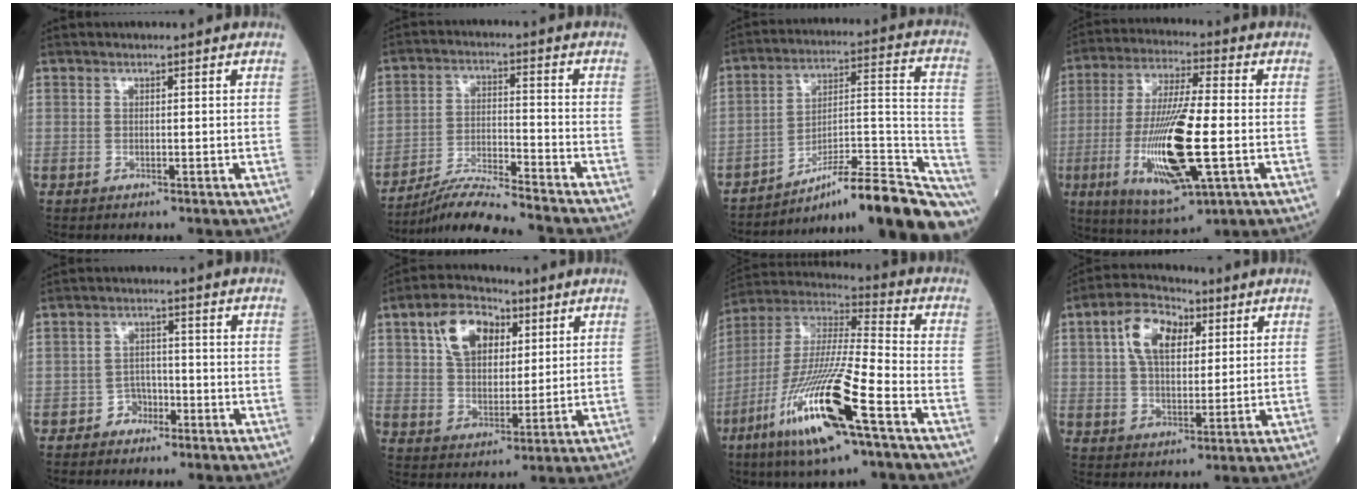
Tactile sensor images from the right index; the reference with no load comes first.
{"total": 10.2, "force": [-9.4, -1.1, 3.7], "torque": [-0.064, -0.011, -0.165]}
{"total": 23.8, "force": [-20.3, 1.4, 12.4], "torque": [-0.110, 0.026, -0.298]}
{"total": 16.8, "force": [-3.8, 2.6, 16.1], "torque": [-0.325, -0.023, -0.058]}
{"total": 2.6, "force": [-1.7, 1.9, 0.4], "torque": [-0.005, 0.012, -0.031]}
{"total": 10.0, "force": [4.3, 6.0, 6.8], "torque": [-0.132, 0.025, 0.079]}
{"total": 19.8, "force": [-9.6, 1.5, 17.3], "torque": [-0.387, -0.046, -0.184]}
{"total": 9.3, "force": [3.4, 5.1, 7.0], "torque": [-0.135, 0.026, 0.060]}